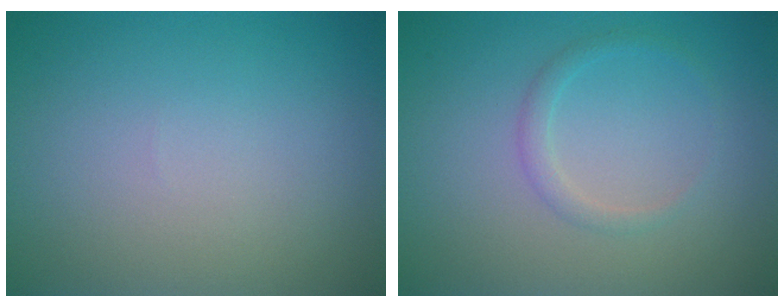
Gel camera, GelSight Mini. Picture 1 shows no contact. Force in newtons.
{"total": 1.2, "press": 1.2, "slide": 0.1}